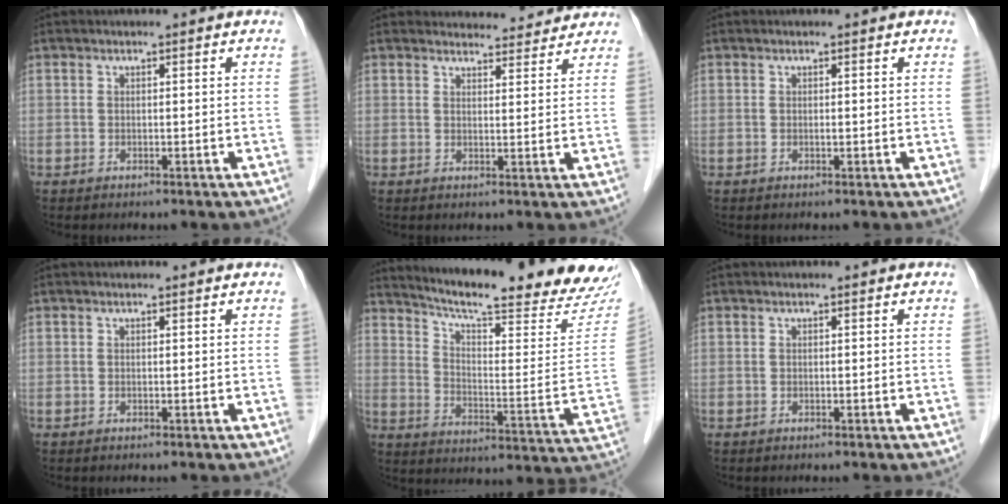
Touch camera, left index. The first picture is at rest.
{"total": 6.3, "force": [6.2, 1.5, 0.3], "torque": [0.004, 0.004, 0.067]}
{"total": 0.0}
{"total": 0.7, "force": [0.7, 0.1, 0.1], "torque": [-0.006, 0.005, 0.008]}
{"total": 25.7, "force": [23.6, 1.1, 10.2], "torque": [-0.158, -0.091, 0.302]}
{"total": 0.0}